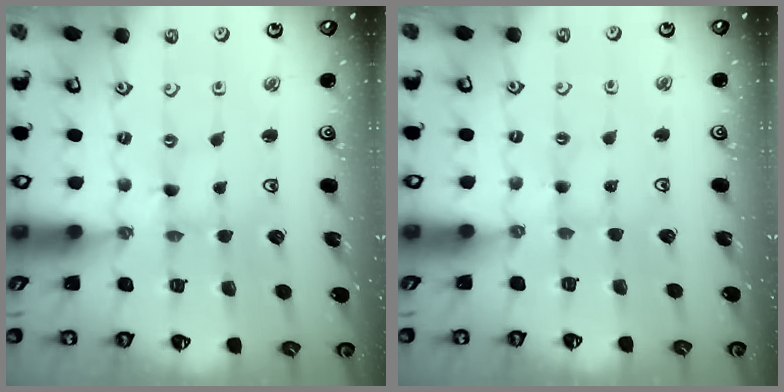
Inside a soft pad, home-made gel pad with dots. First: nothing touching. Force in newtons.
{"total": 1.1, "press": 1.1, "slide": 0.3}